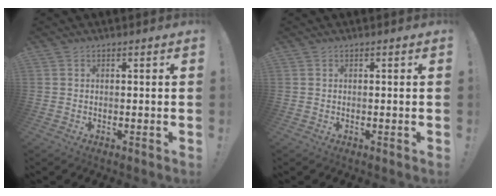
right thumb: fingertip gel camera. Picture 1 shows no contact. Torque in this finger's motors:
{"motor_torque": [-0.02, 0.02, 0.01, -0.02, 0.03]}